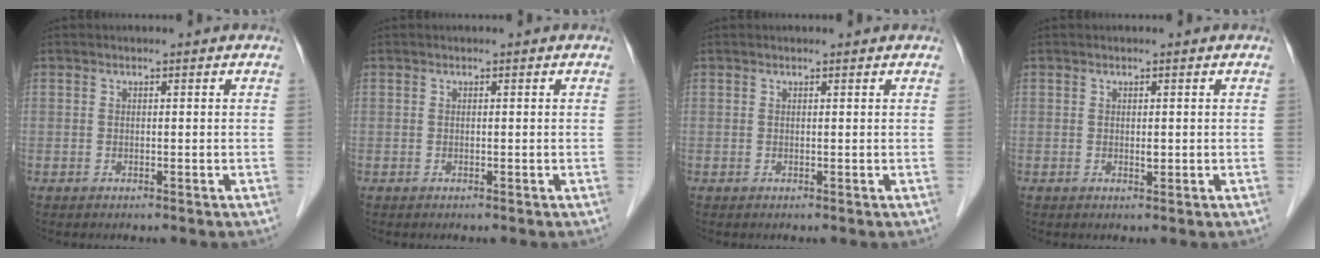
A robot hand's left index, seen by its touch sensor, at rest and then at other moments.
{"total": 0.0}
{"total": 1.0, "force": [0.9, 0.1, 0.2], "torque": [-0.012, 0.007, 0.011]}
{"total": 0.7, "force": [0.1, 0.3, 0.6], "torque": [-0.011, -0.001, 0.002]}